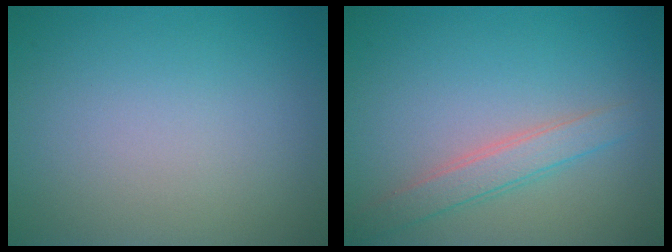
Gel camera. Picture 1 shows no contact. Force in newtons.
{"total": 2.5, "press": 2.5, "slide": 0.1}